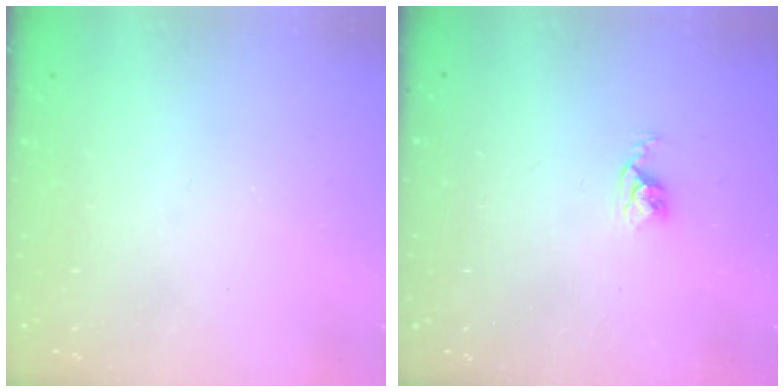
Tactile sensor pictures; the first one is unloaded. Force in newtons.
{"total": 2.5, "press": 2.5, "slide": 0.4}